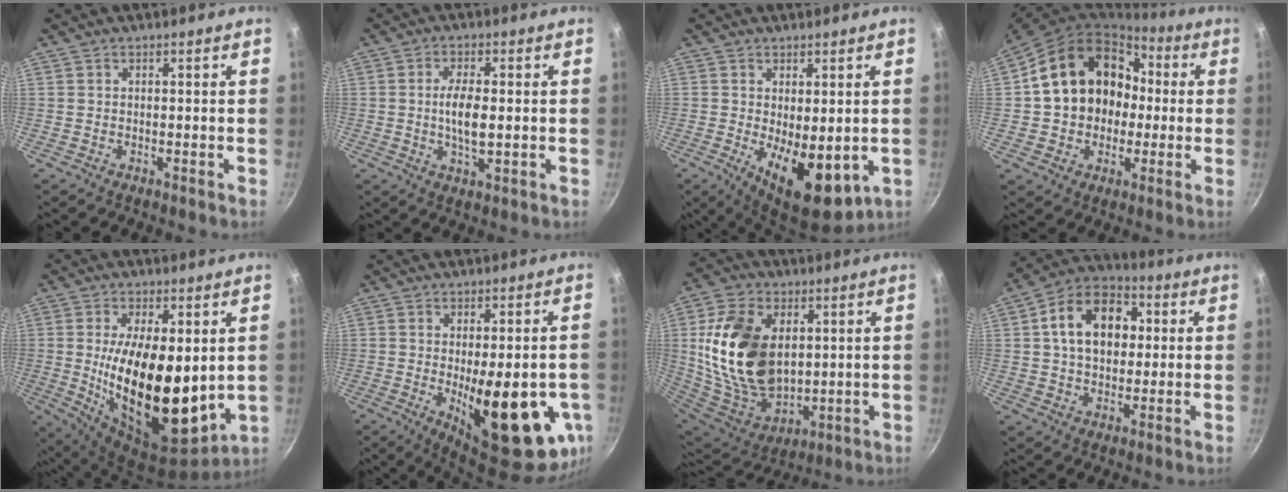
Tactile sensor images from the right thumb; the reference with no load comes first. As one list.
[{"total": 6.3, "force": [-0.2, 2.4, 5.8], "torque": [-0.114, 0.001, -0.005]}, {"total": 11.6, "force": [-1.6, 5.5, 10.1], "torque": [-0.129, -0.017, -0.008]}, {"total": 19.4, "force": [1.4, 16.1, 10.8], "torque": [-0.159, 0.054, 0.028]}, {"total": 20.8, "force": [1.0, 9.6, 18.4], "torque": [-0.304, -0.038, 0.028]}, {"total": 20.5, "force": [-4.6, 7.5, 18.5], "torque": [-0.224, -0.023, -0.047]}, {"total": 22.9, "force": [4.1, 15.0, 16.8], "torque": [-0.294, -0.022, 0.090]}, {"total": 15.4, "force": [2.8, 10.8, 10.6], "torque": [-0.140, 0.024, 0.030]}]